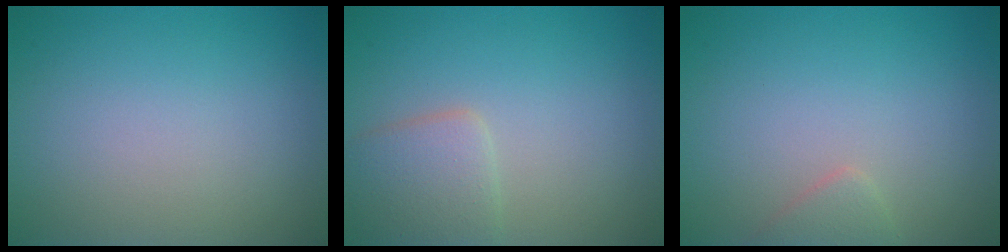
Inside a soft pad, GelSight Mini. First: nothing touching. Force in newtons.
{"total": 2.9, "press": 2.9, "slide": 0.2}
{"total": 1.3, "press": 1.2, "slide": 0.1}